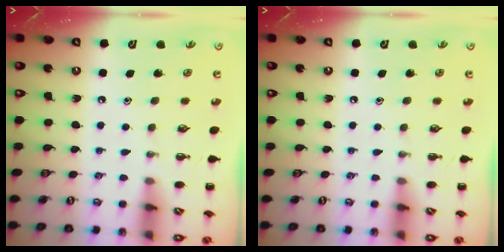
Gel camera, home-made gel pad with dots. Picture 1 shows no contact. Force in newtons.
{"total": 0.0}